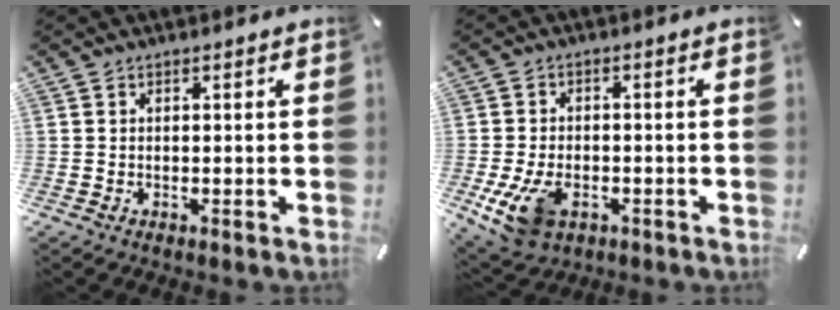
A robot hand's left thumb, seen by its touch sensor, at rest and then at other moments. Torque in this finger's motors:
{"motor_torque": [0.64, 2.06, 0.48, -0.17, 0.22]}